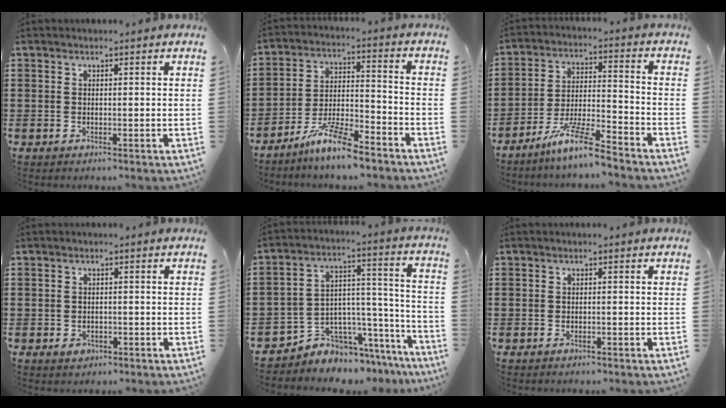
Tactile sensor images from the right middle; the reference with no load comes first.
{"total": 8.7, "force": [-7.2, 1.0, 4.9], "torque": [-0.100, 0.004, -0.135]}
{"total": 9.0, "force": [-7.4, 0.4, 5.1], "torque": [-0.104, -0.001, -0.143]}
{"total": 1.1, "force": [-0.6, 0.8, 0.6], "torque": [-0.015, -0.001, -0.013]}
{"total": 5.4, "force": [-4.5, 2.9, -0.4], "torque": [-0.003, -0.002, -0.086]}
{"total": 0.7, "force": [-0.7, 0.1, 0.2], "torque": [-0.006, -0.002, -0.013]}